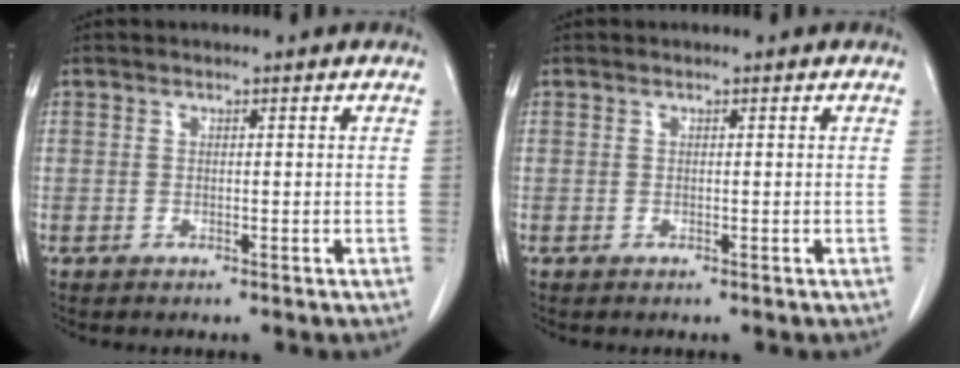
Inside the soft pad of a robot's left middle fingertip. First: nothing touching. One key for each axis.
{"total": 0.0}